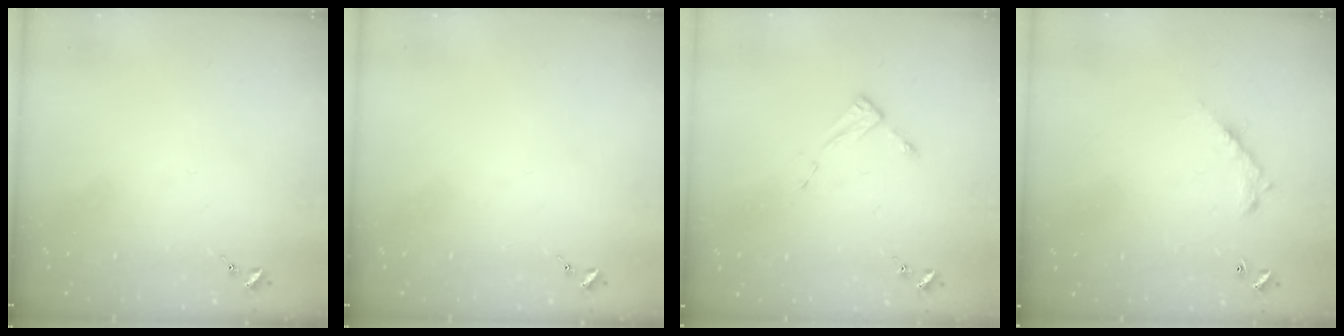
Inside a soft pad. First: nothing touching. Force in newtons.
{"total": 0.0}
{"total": 3.8, "press": 3.8, "slide": 0.3}
{"total": 7.7, "press": 7.7, "slide": 0.6}